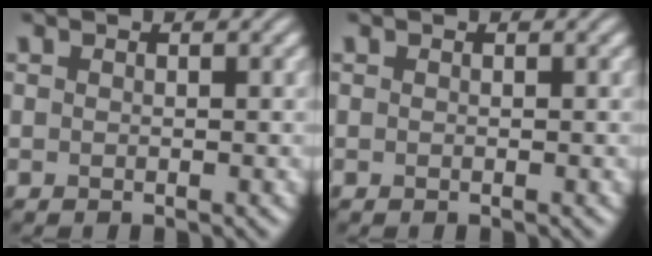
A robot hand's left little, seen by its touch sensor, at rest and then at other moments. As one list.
[{"total": 0.0}]